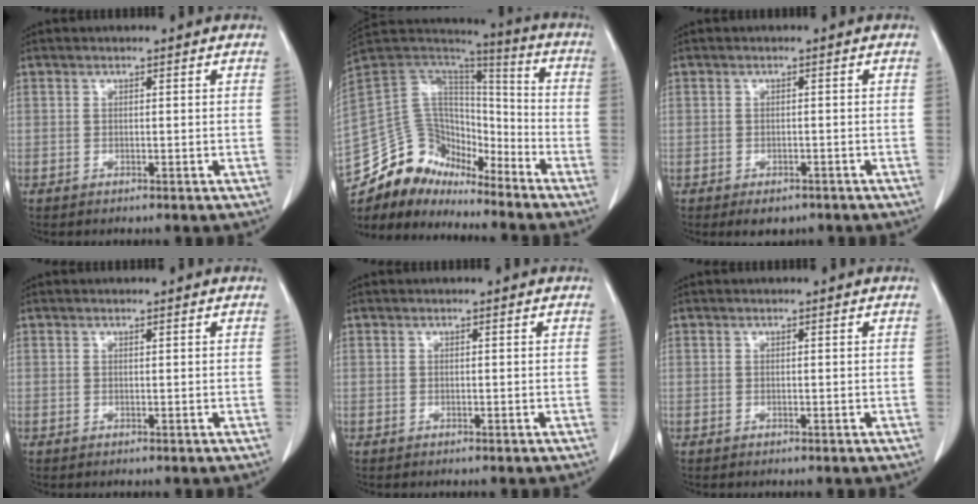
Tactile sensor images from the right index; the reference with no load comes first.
{"total": 15.8, "force": [-13.6, 6.9, 4.1], "torque": [-0.064, 0.067, -0.245]}
{"total": 2.9, "force": [-2.0, 1.7, 1.3], "torque": [-0.011, 0.000, -0.019]}
{"total": 0.0}
{"total": 0.0}
{"total": 0.0}